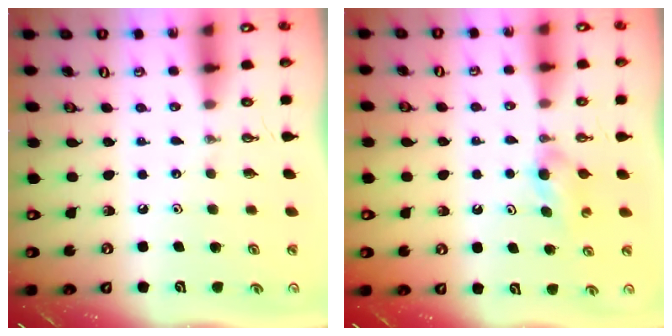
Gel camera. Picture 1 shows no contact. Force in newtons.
{"total": 3.1, "press": 3.1, "slide": 0.3}